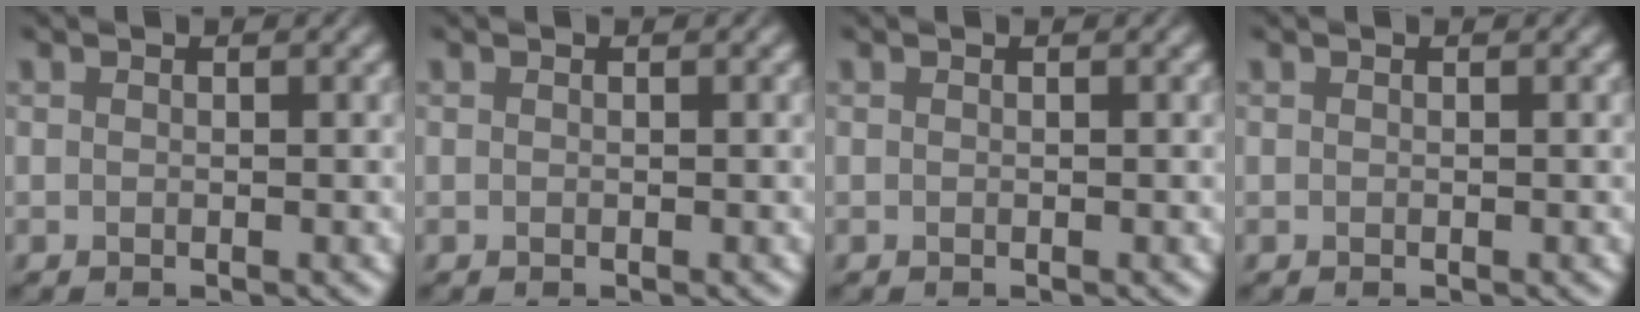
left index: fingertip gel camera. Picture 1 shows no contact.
{"total": 0.0}
{"total": 0.0}
{"total": 0.0}